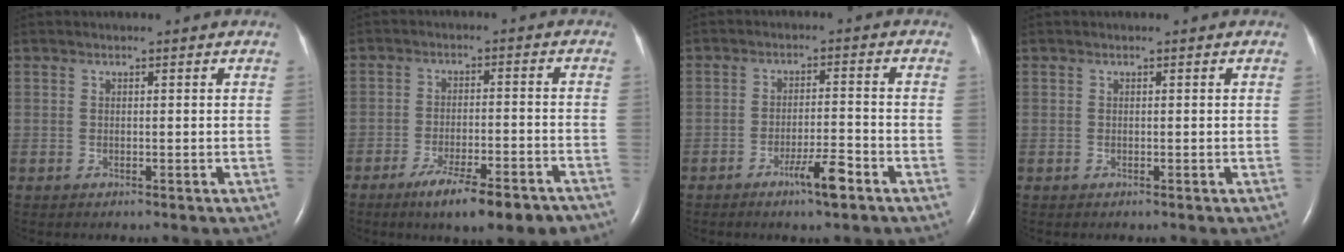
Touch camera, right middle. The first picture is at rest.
{"total": 12.3, "force": [-9.1, 2.3, 8.0], "torque": [-0.103, -0.011, -0.130]}
{"total": 5.1, "force": [-3.2, 0.3, 3.9], "torque": [-0.070, -0.004, -0.057]}
{"total": 0.0}